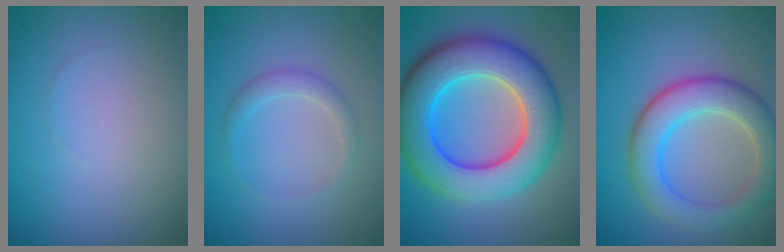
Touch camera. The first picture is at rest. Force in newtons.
{"total": 1.6, "press": 1.6, "slide": 0.1}
{"total": 11.4, "press": 11.4, "slide": 0.4}
{"total": 6.2, "press": 6.2, "slide": 0.4}